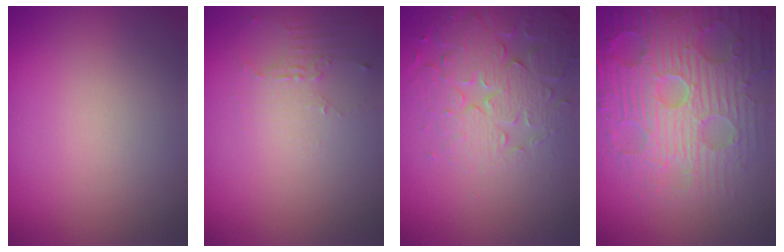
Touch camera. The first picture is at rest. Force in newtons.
{"total": 2.0, "press": 1.5, "slide": 1.4}
{"total": 4.6, "press": 4.5, "slide": 0.8}
{"total": 8.4, "press": 6.4, "slide": 5.5}